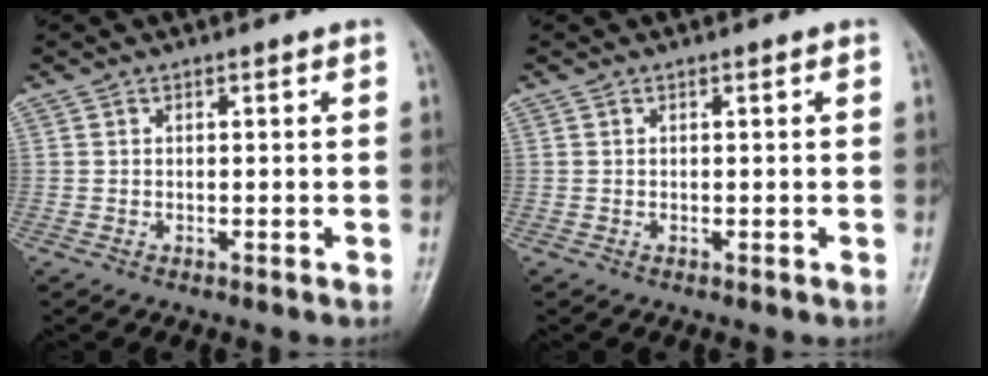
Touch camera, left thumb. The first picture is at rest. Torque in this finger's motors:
{"motor_torque": [-0.25, 0.30, 0.05, 0.34, 0.00]}